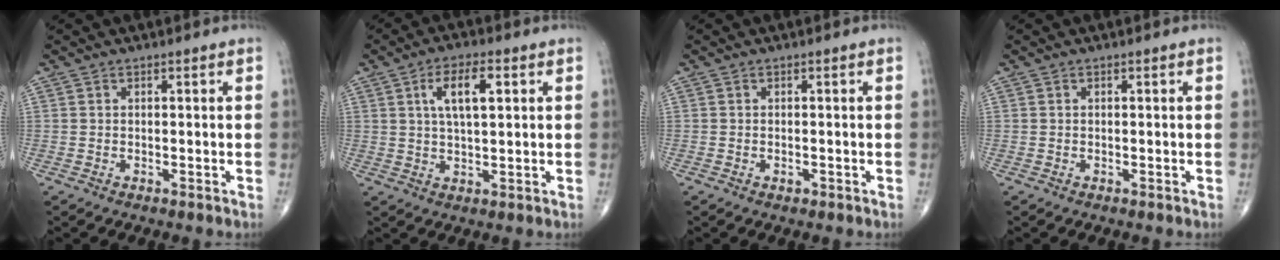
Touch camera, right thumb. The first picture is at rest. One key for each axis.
{"total": 7.7, "fx": 2.4, "fy": 3.0, "fz": 6.6, "tx": -0.112, "ty": -0.001, "tz": 0.043}
{"total": 0.8, "fx": -0.4, "fy": 0.5, "fz": 0.5, "tx": -0.005, "ty": 0.000, "tz": -0.007}
{"total": 0.0}